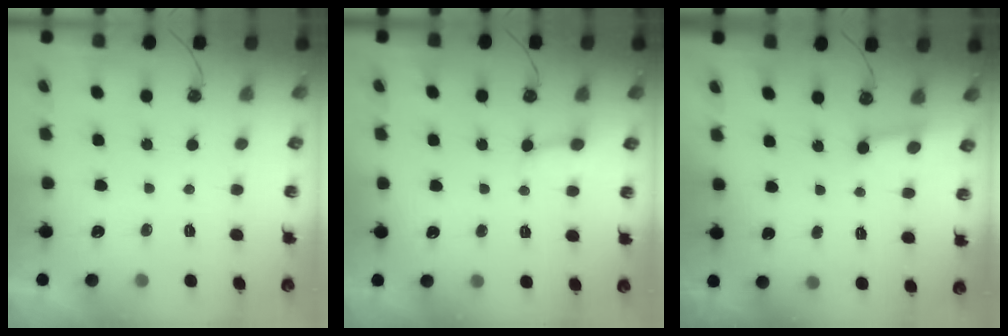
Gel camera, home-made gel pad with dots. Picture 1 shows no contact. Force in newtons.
{"total": 1.7, "press": 1.7, "slide": 0.0}
{"total": 2.6, "press": 2.6, "slide": 0.2}